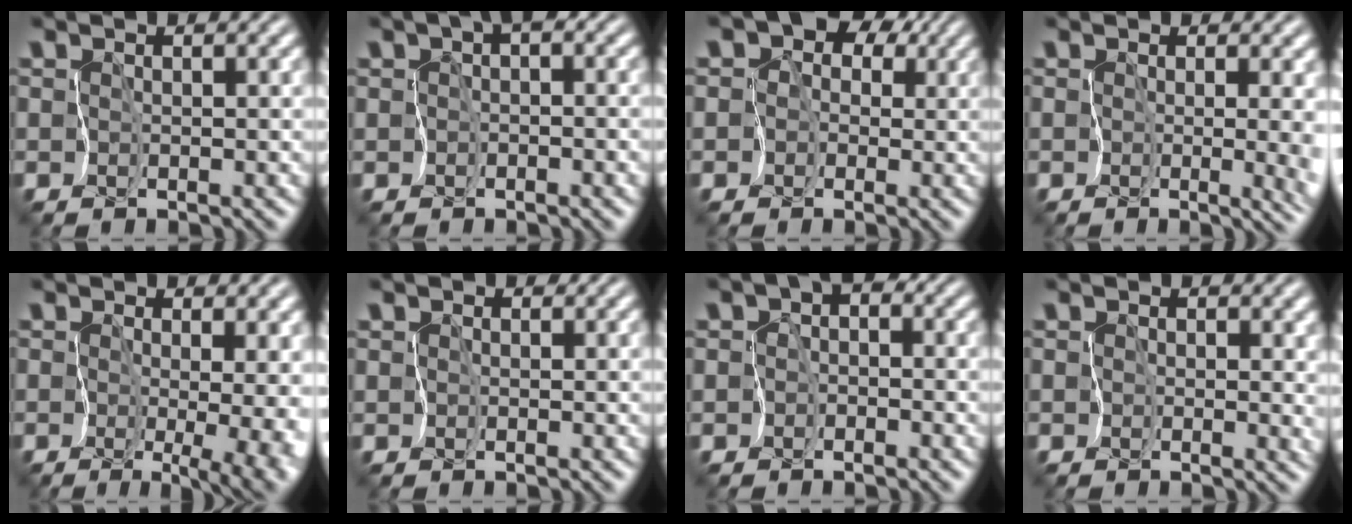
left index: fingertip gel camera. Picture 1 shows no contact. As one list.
[{"total": 2.1, "force": [0.0, 1.3, 1.6], "torque": [-0.023, 0.006, -0.004]}, {"total": 8.1, "force": [2.2, 6.8, 3.9], "torque": [-0.039, 0.047, -0.022]}, {"total": 4.2, "force": [-0.3, 1.8, 3.7], "torque": [-0.032, -0.010, -0.003]}, {"total": 8.6, "force": [-1.3, 4.2, 7.4], "torque": [-0.081, -0.016, -0.010]}, {"total": 1.1, "force": [0.5, 0.9, 0.5], "torque": [0.004, 0.015, -0.003]}, {"total": 3.3, "force": [-0.1, 2.6, 2.0], "torque": [-0.006, 0.021, -0.027]}, {"total": 2.8, "force": [0.2, 1.8, 2.1], "torque": [-0.024, -0.003, 0.002]}]